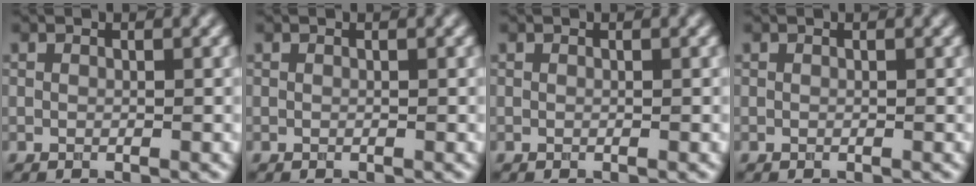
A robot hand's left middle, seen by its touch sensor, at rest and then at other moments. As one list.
[{"total": 0.0}, {"total": 0.0}, {"total": 0.0}]